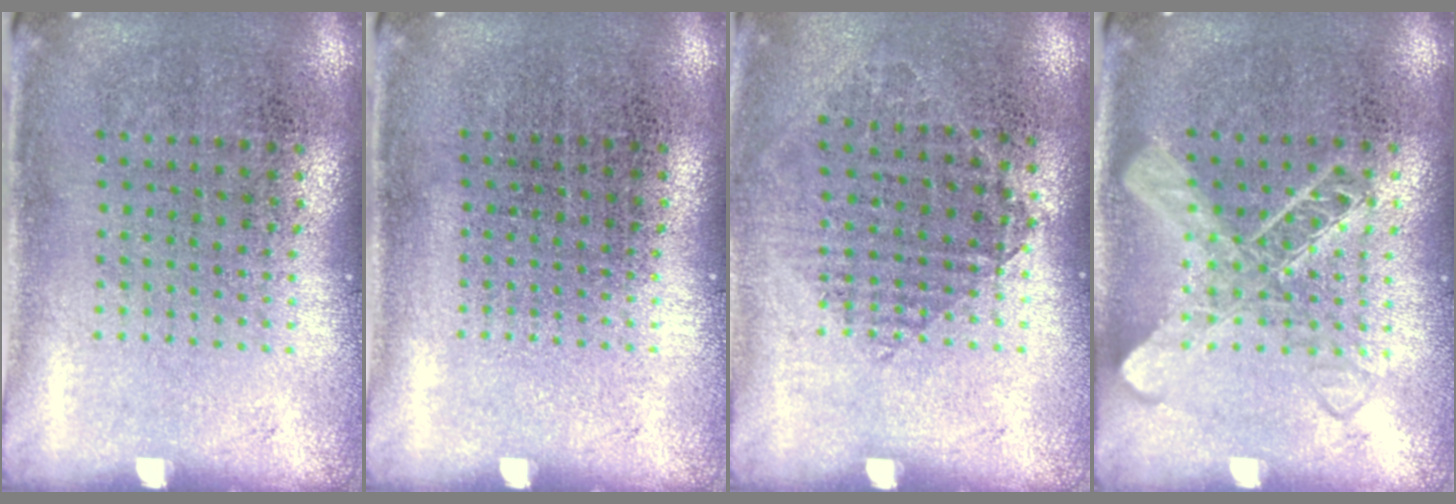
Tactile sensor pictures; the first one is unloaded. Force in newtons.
{"total": 0.0}
{"total": 0.9, "press": 0.9, "slide": 0.3}
{"total": 1.4, "press": 1.4, "slide": 0.3}